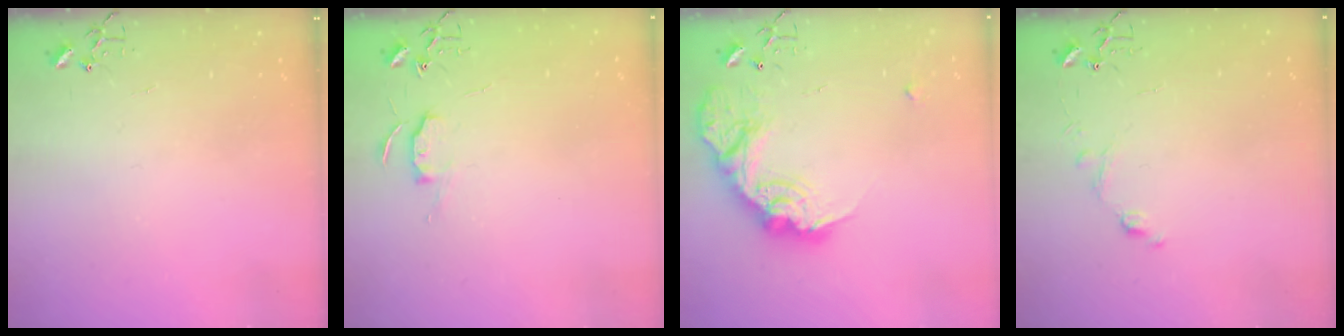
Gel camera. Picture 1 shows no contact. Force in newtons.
{"total": 5.7, "press": 5.7, "slide": 0.6}
{"total": 19.4, "press": 19.3, "slide": 1.5}
{"total": 7.3, "press": 7.3, "slide": 0.8}